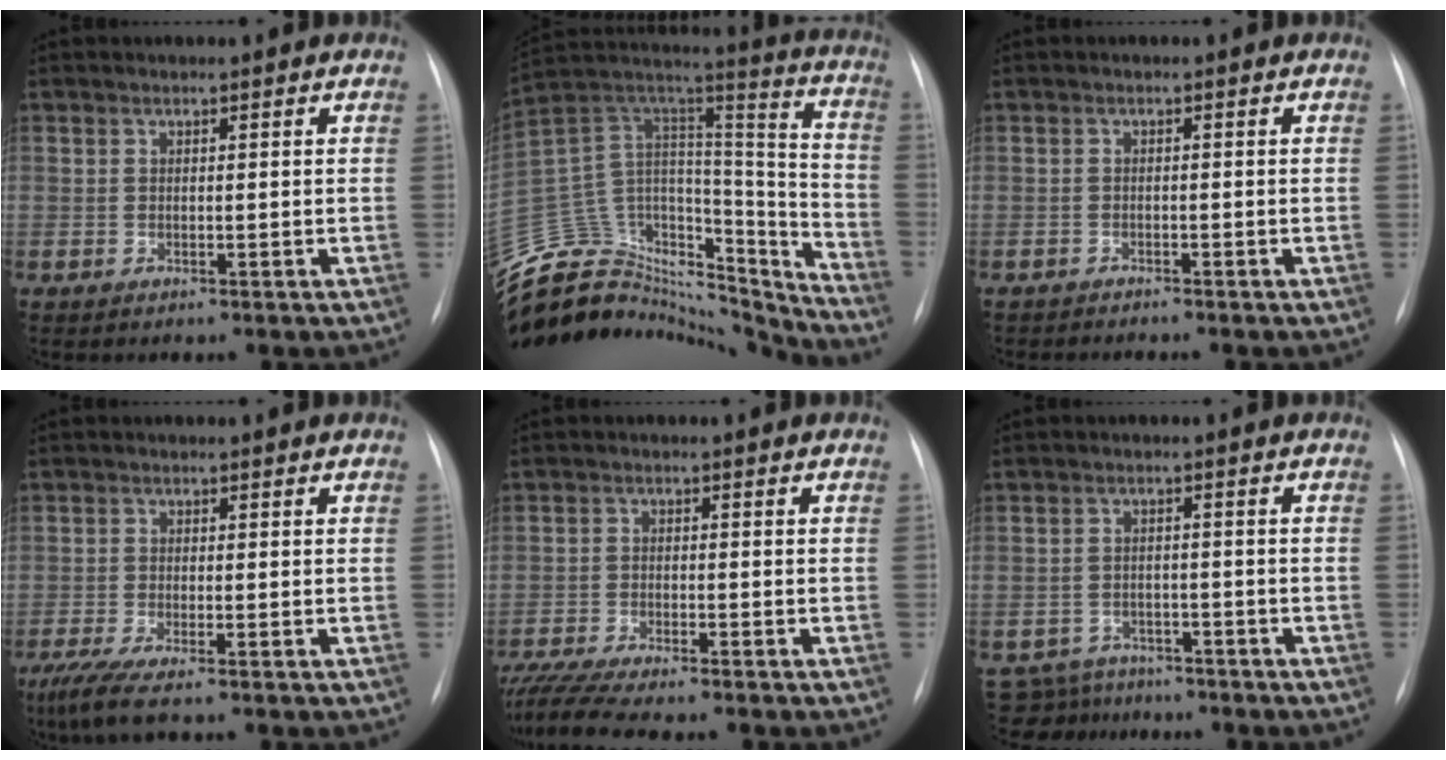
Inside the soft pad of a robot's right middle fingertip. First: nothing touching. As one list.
[{"total": 32.3, "force": [-29.6, 9.6, 8.4], "torque": [-0.175, 0.046, -0.452]}, {"total": 2.5, "force": [-2.4, 0.2, 0.7], "torque": [-0.008, -0.005, -0.032]}, {"total": 4.8, "force": [-3.3, 0.4, 3.5], "torque": [-0.072, -0.017, -0.063]}, {"total": 9.7, "force": [-8.5, 0.3, 4.6], "torque": [-0.078, -0.016, -0.139]}, {"total": 6.6, "force": [-5.9, 2.9, -0.4], "torque": [0.008, 0.012, -0.085]}]